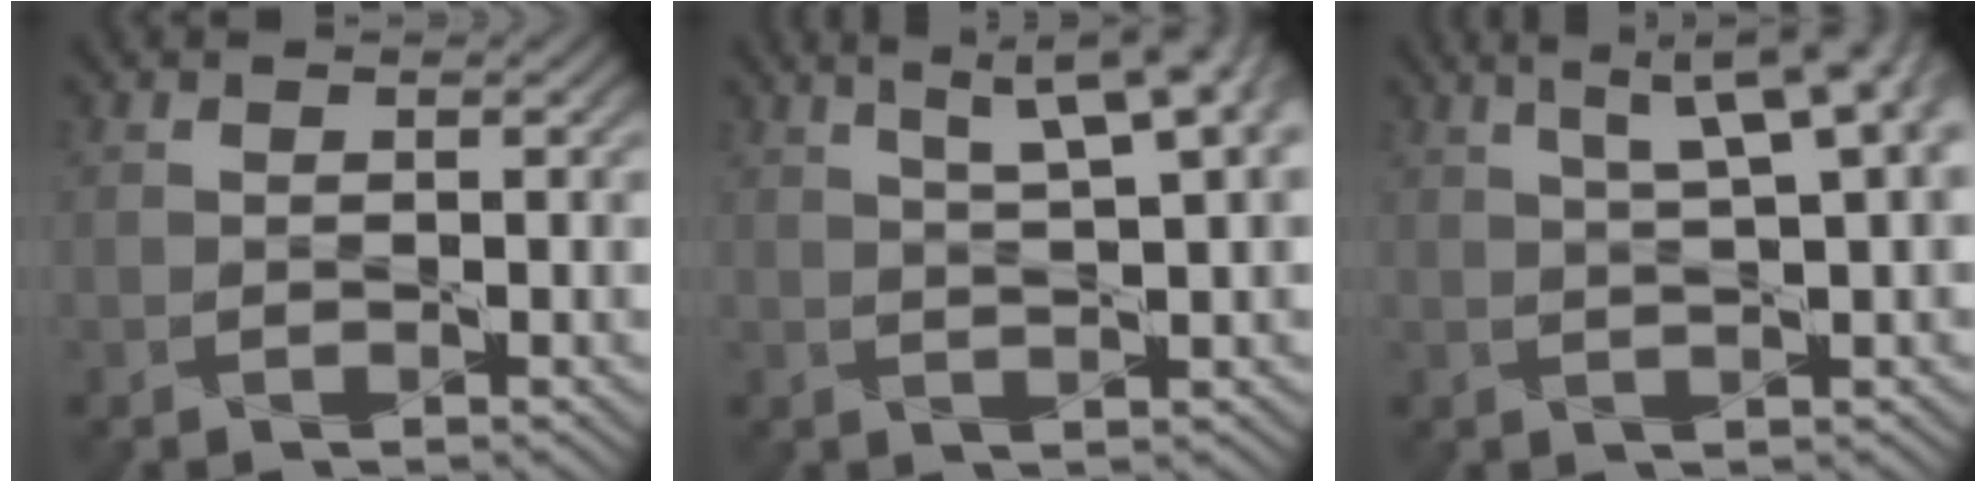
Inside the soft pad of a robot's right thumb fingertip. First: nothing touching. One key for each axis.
{"total": 9.4, "fx": 5.2, "fy": 2.1, "fz": 7.6, "tx": -0.093, "ty": 0.036, "tz": 0.058}
{"total": 8.9, "fx": 4.2, "fy": 1.9, "fz": 7.6, "tx": -0.084, "ty": 0.037, "tz": 0.047}